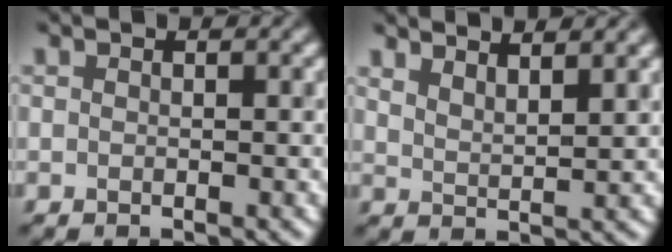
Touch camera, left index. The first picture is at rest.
{"total": 3.9, "force": [3.3, 0.8, 1.8], "torque": [-0.013, 0.012, 0.044]}